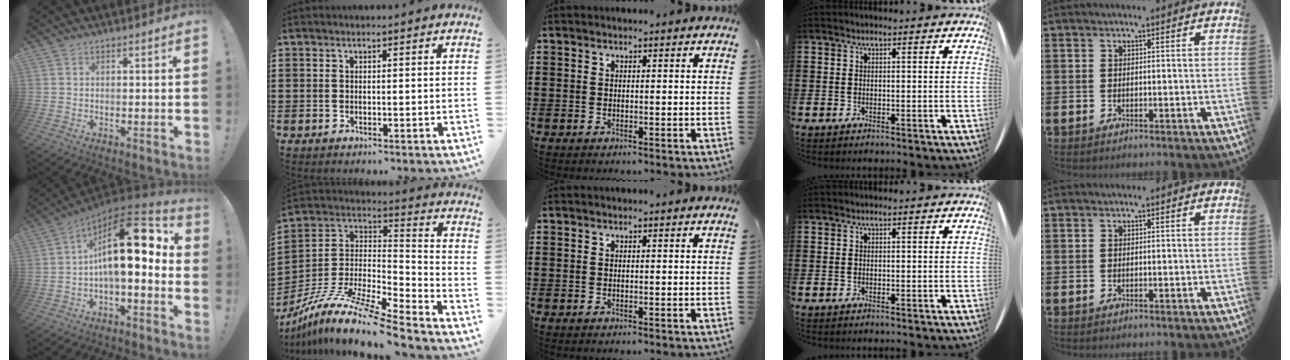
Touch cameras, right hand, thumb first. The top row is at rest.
{"thumb": {"total": 19.3, "force": [3.6, 7.0, 17.7], "torque": [-0.288, -0.013, 0.058]}, "index": {"total": 13.0, "force": [-10.4, 1.3, 7.8], "torque": [-0.153, 0.010, -0.201]}}